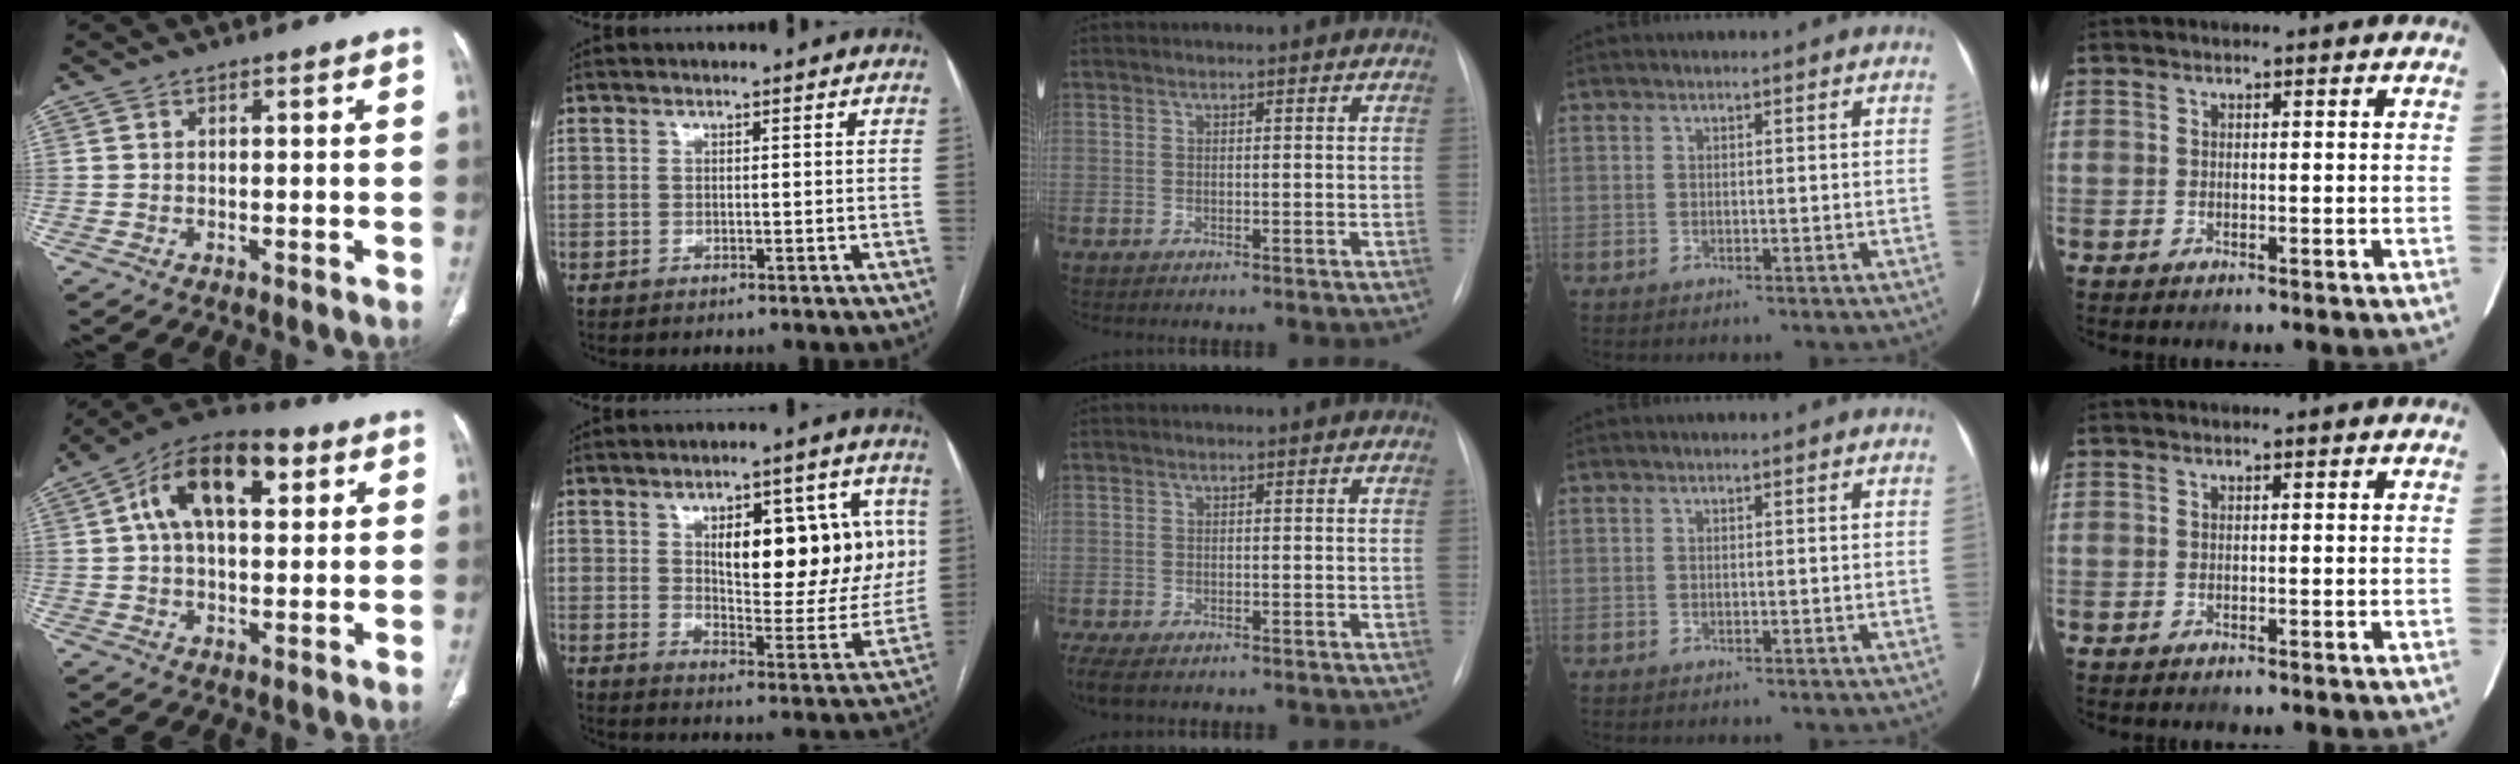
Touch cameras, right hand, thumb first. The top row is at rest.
{"thumb": {"total": 16.3, "force": [5.3, 8.6, 12.8], "torque": [-0.191, 0.022, 0.080]}, "index": {"total": 17.1, "force": [4.2, 6.4, 15.3], "torque": [-0.196, 0.010, 0.069]}, "middle": {"total": 6.7, "force": [-5.0, 2.7, 3.6], "torque": [-0.073, -0.009, -0.075]}}